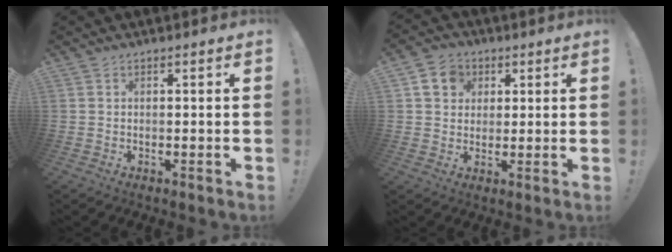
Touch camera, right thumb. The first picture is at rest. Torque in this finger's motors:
{"motor_torque": [0.19, 0.16, 0.38, 0.11, 0.13]}